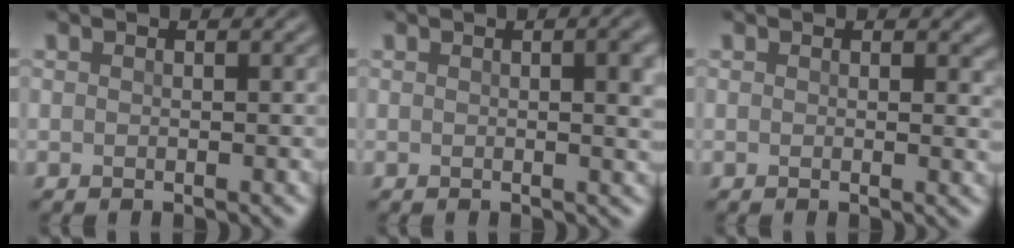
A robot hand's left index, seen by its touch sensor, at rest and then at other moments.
{"total": 4.1, "force": [0.7, 1.4, 3.8], "torque": [-0.034, 0.010, 0.009]}
{"total": 0.9, "force": [0.4, 0.5, 0.7], "torque": [-0.004, -0.004, 0.003]}